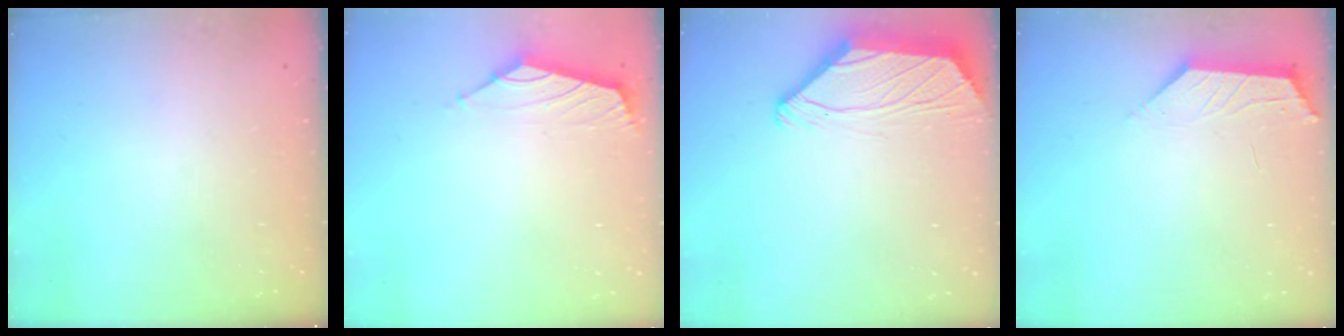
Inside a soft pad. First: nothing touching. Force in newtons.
{"total": 1.6, "press": 1.5, "slide": 0.7}
{"total": 2.3, "press": 2.2, "slide": 0.6}
{"total": 1.8, "press": 1.7, "slide": 0.3}